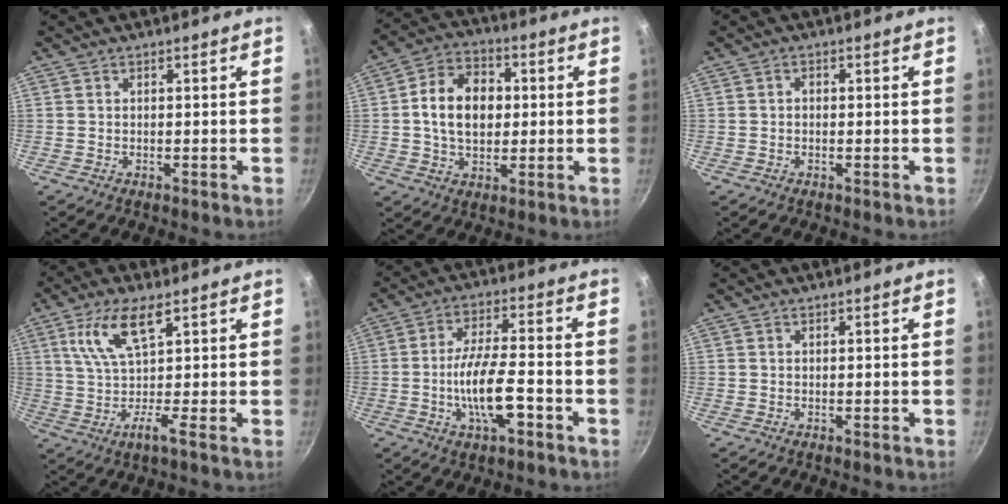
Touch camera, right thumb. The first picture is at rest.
{"total": 12.5, "force": [1.0, 8.8, 8.8], "torque": [-0.122, 0.017, 0.005]}
{"total": 1.0, "force": [-0.1, 0.8, 0.6], "torque": [-0.010, 0.006, -0.003]}
{"total": 8.9, "force": [2.8, 2.1, 8.1], "torque": [-0.157, 0.010, 0.047]}
{"total": 10.8, "force": [-3.9, 3.4, 9.5], "torque": [-0.169, 0.023, -0.072]}
{"total": 0.0}